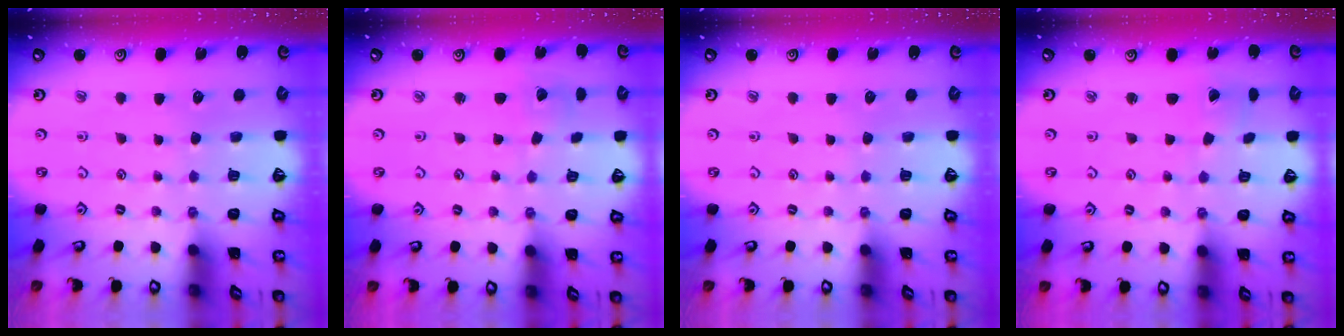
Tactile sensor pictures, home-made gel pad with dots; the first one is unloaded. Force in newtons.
{"total": 1.7, "press": 1.7, "slide": 0.1}
{"total": 0.0}
{"total": 0.7, "press": 0.7, "slide": 0.1}